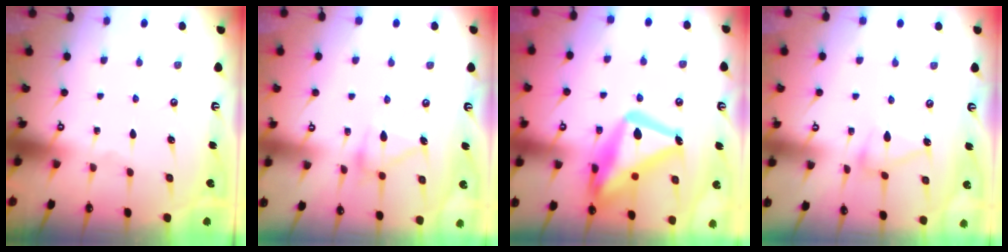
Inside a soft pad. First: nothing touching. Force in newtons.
{"total": 12.9, "press": 12.9, "slide": 0.7}
{"total": 20.4, "press": 20.3, "slide": 1.9}
{"total": 10.1, "press": 10.1, "slide": 0.3}